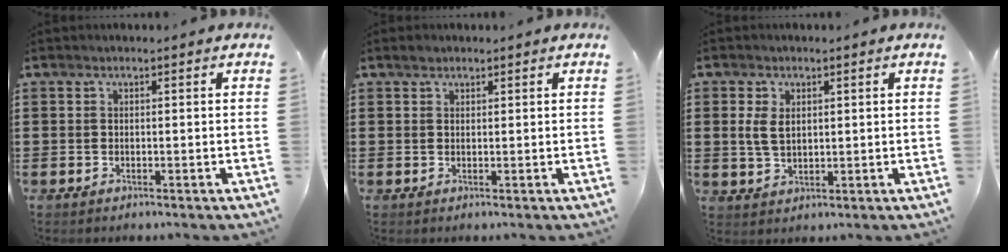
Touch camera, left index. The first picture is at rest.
{"total": 1.0, "force": [0.9, 0.5, 0.3], "torque": [-0.008, 0.004, 0.016]}
{"total": 3.6, "force": [0.9, 2.1, 2.8], "torque": [-0.068, 0.005, 0.013]}